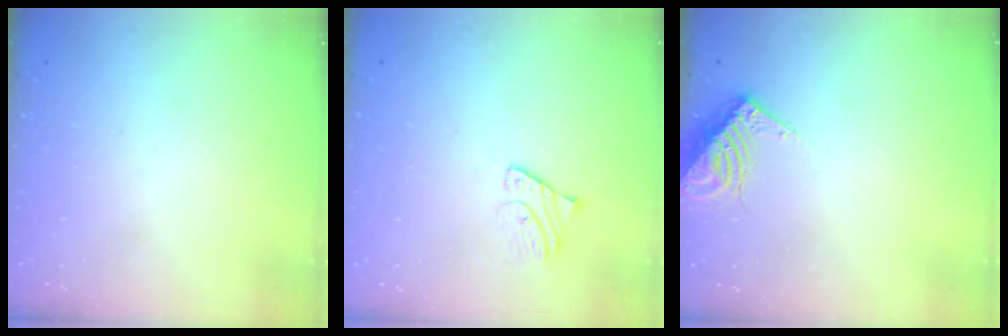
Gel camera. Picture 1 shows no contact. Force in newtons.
{"total": 2.1, "press": 2.1, "slide": 0.0}
{"total": 7.7, "press": 7.7, "slide": 0.7}